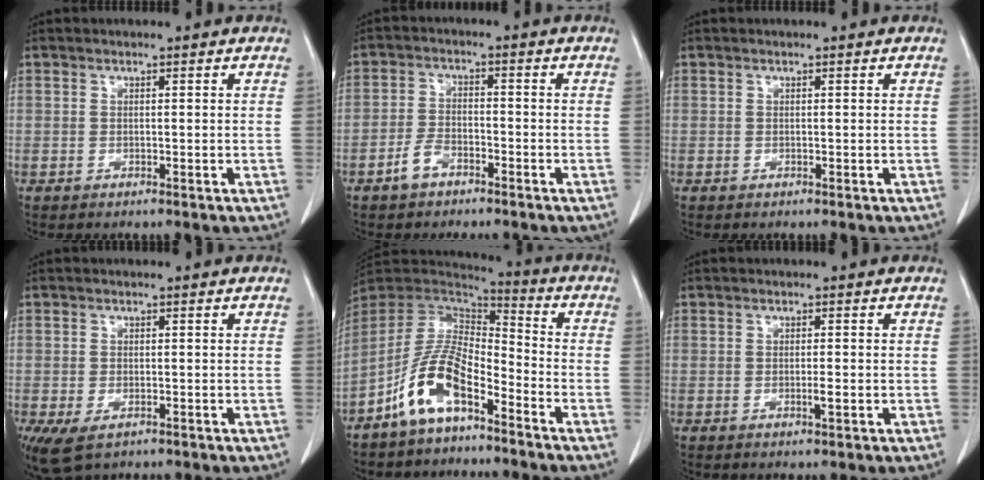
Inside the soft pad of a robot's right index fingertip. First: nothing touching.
{"total": 3.8, "force": [-2.7, 2.0, 2.0], "torque": [-0.043, 0.005, -0.049]}
{"total": 0.0}
{"total": 5.2, "force": [-2.8, 2.8, 3.4], "torque": [-0.069, -0.012, -0.043]}
{"total": 10.9, "force": [-6.5, 3.9, 7.8], "torque": [-0.173, 0.012, -0.129]}
{"total": 1.4, "force": [-0.4, 0.1, 1.4], "torque": [-0.025, -0.002, -0.004]}